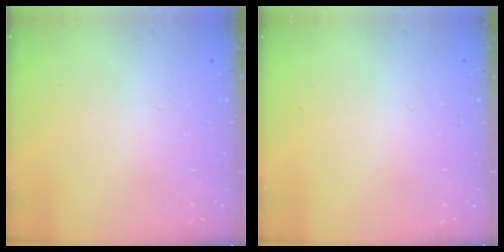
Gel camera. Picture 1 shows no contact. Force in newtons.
{"total": 0.0}